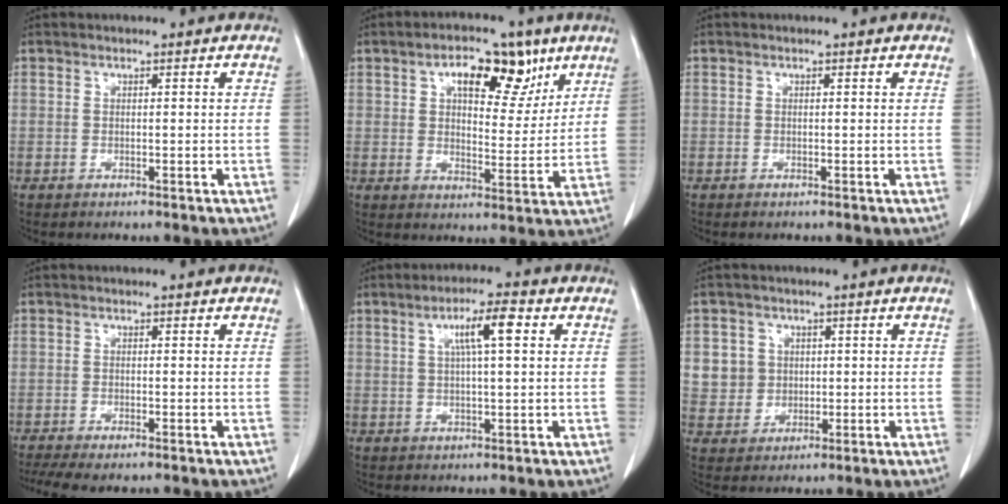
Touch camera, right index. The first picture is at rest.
{"total": 10.4, "force": [5.5, 5.0, 7.3], "torque": [-0.105, 0.014, 0.086]}
{"total": 0.0}
{"total": 6.0, "force": [-4.4, 1.9, 3.6], "torque": [-0.059, -0.006, -0.073]}
{"total": 6.1, "force": [1.9, 0.5, 5.8], "torque": [-0.102, 0.010, 0.032]}
{"total": 5.4, "force": [1.2, 5.2, 0.7], "torque": [-0.007, 0.015, 0.031]}